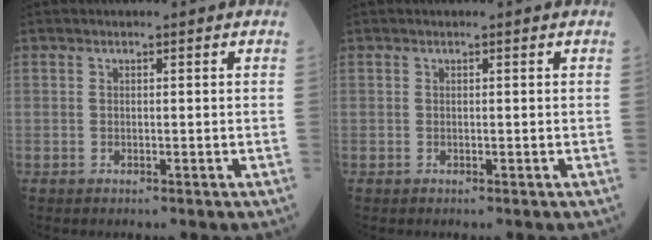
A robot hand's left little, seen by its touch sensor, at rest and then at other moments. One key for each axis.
{"total": 0.0}